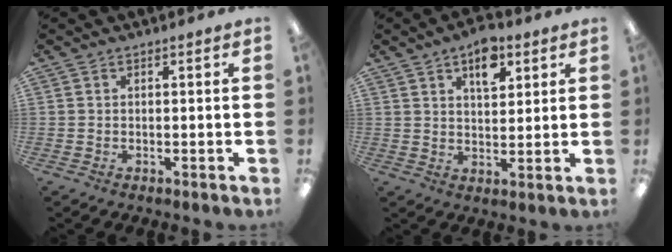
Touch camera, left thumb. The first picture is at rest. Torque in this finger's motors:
{"motor_torque": [-0.07, 0.06, -0.14, -0.20, 0.03]}